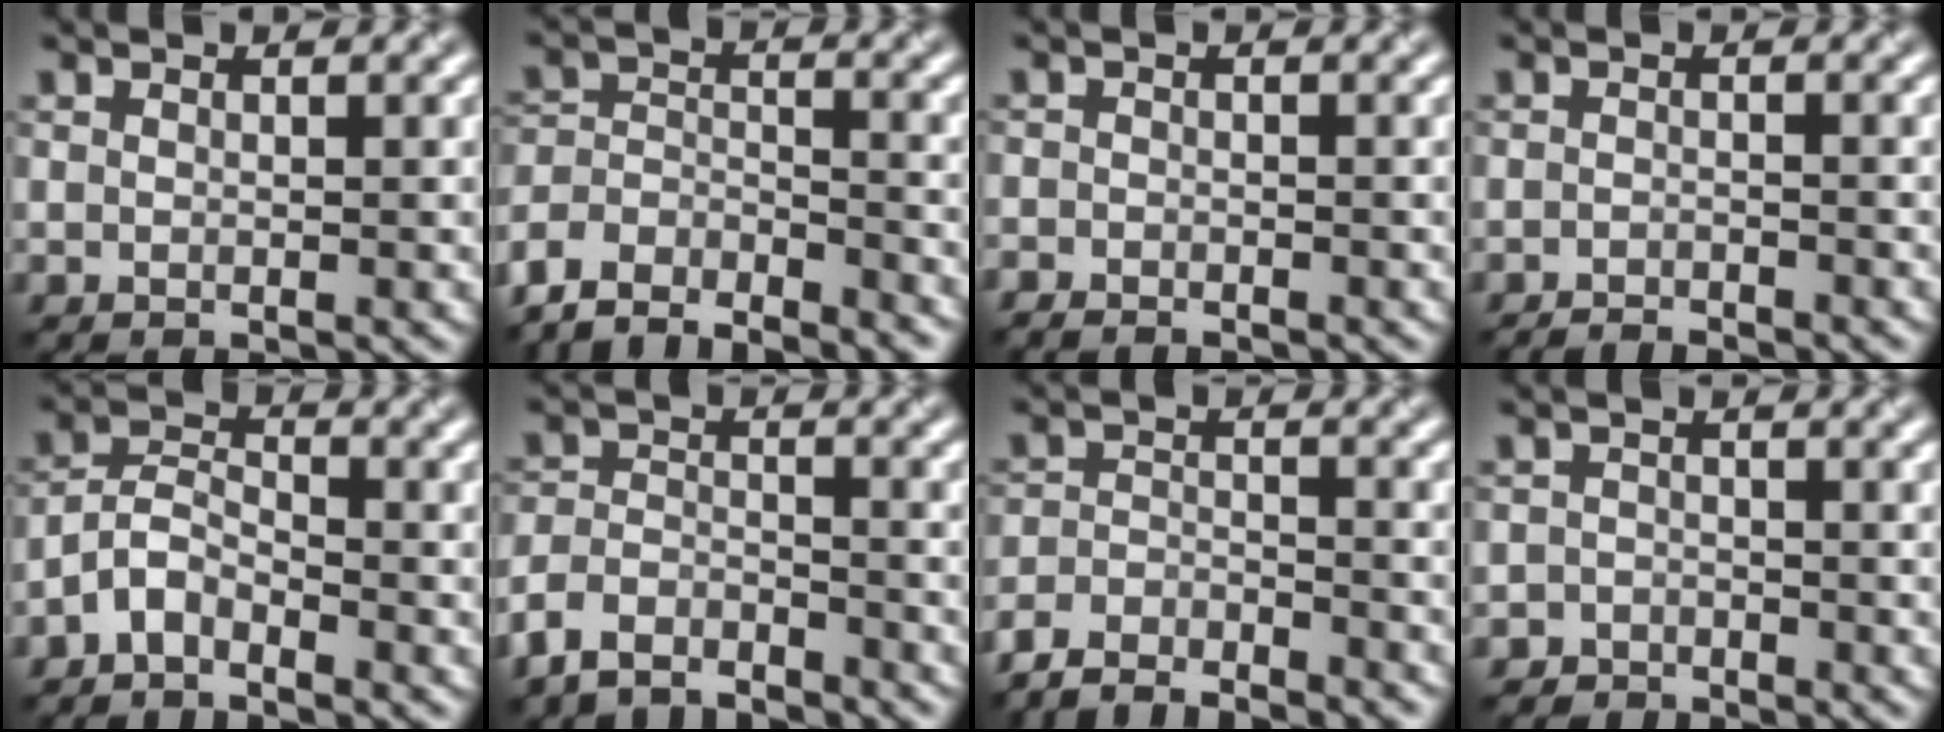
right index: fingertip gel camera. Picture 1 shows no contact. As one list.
[{"total": 6.7, "force": [-6.3, 1.7, 1.5], "torque": [-0.031, -0.010, -0.119]}, {"total": 1.7, "force": [-1.7, 0.2, 0.2], "torque": [-0.003, -0.001, -0.036]}, {"total": 1.9, "force": [-1.9, -0.1, 0.2], "torque": [-0.002, 0.002, -0.033]}, {"total": 2.6, "force": [-2.0, 1.0, 1.4], "torque": [-0.031, 0.015, -0.048]}, {"total": 5.0, "force": [-4.3, 2.0, 1.6], "torque": [-0.034, -0.005, -0.093]}, {"total": 4.6, "force": [-4.5, 0.5, 0.9], "torque": [-0.023, -0.005, -0.089]}, {"total": 1.7, "force": [-1.5, 0.8, -0.5], "torque": [0.020, 0.009, -0.031]}]